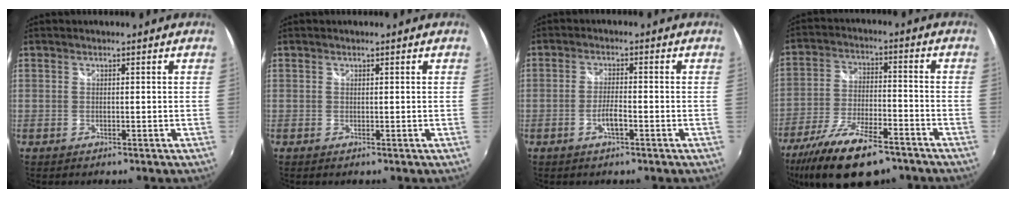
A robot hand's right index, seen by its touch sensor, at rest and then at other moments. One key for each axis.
{"total": 0.0}
{"total": 3.2, "fx": -1.6, "fy": 0.6, "fz": 2.7, "tx": -0.060, "ty": 0.001, "tz": -0.032}
{"total": 17.5, "fx": -12.4, "fy": 6.2, "fz": 10.7, "tx": -0.219, "ty": -0.035, "tz": -0.211}